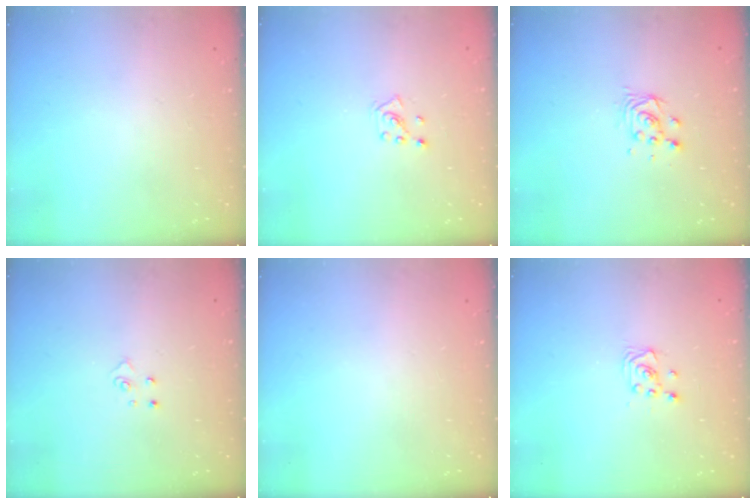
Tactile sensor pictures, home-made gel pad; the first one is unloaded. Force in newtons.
{"total": 2.8, "press": 2.8, "slide": 0.2}
{"total": 4.1, "press": 4.1, "slide": 0.4}
{"total": 4.3, "press": 4.3, "slide": 0.4}
{"total": 0.0}
{"total": 2.2, "press": 2.2, "slide": 0.3}